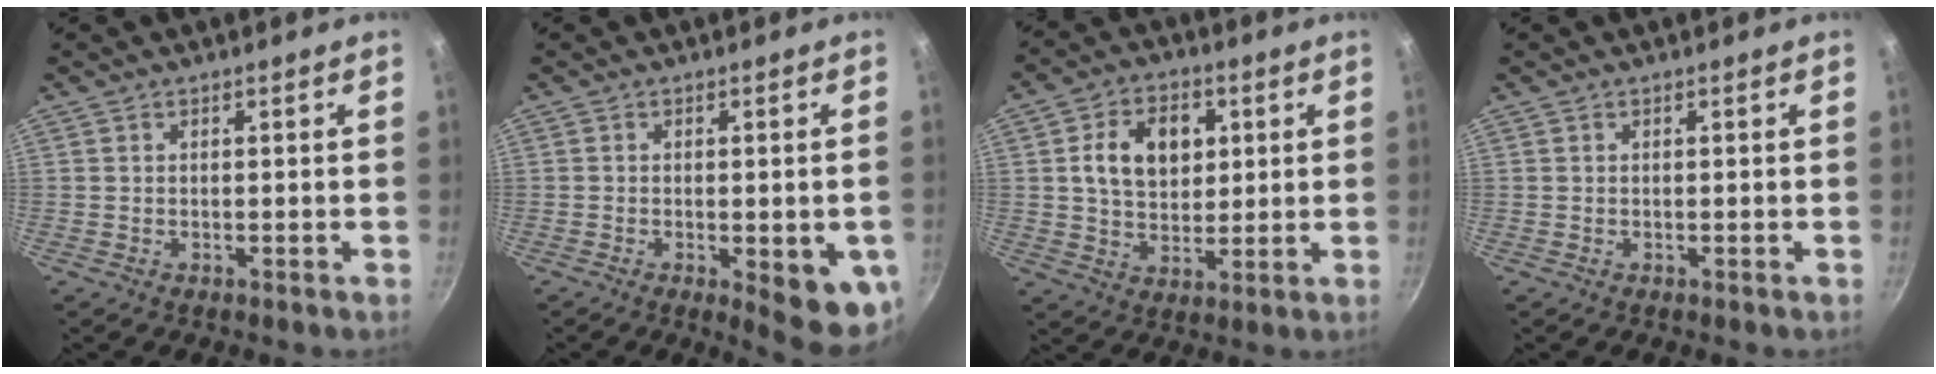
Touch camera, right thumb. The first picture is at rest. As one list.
[{"total": 10.6, "force": [-2.9, 3.4, 9.6], "torque": [-0.093, -0.001, -0.029]}, {"total": 11.6, "force": [2.7, 8.3, 7.6], "torque": [-0.101, 0.000, 0.041]}, {"total": 0.0}]